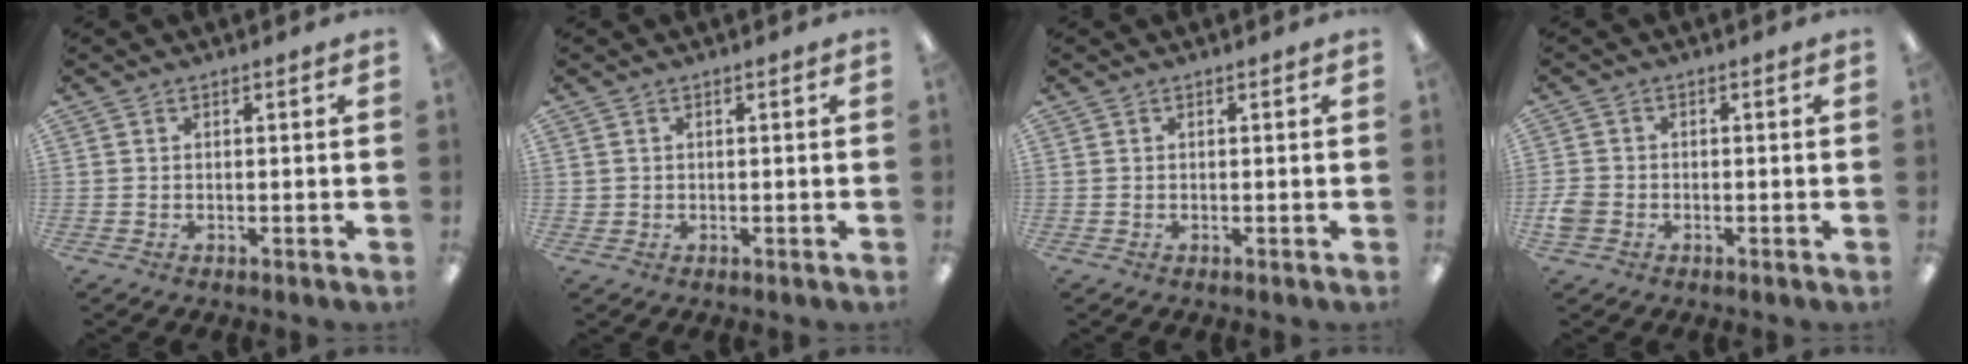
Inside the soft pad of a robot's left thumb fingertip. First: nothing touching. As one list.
[{"total": 1.0, "force": [0.1, 1.0, 0.1], "torque": [-0.001, 0.006, 0.001]}, {"total": 0.0}, {"total": 3.6, "force": [-1.3, 2.9, 1.6], "torque": [-0.030, 0.006, -0.024]}]